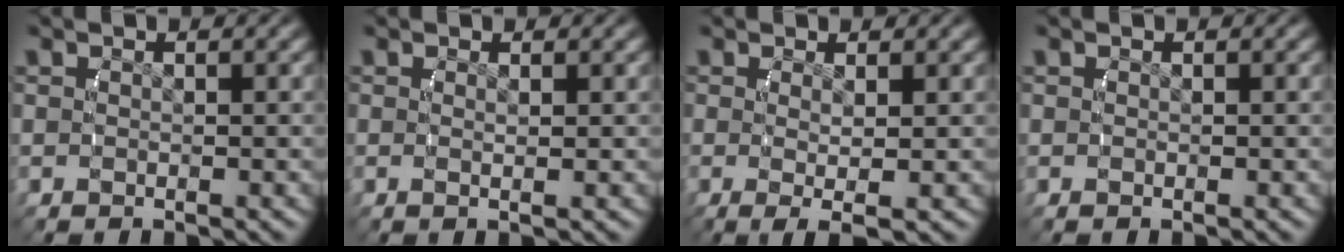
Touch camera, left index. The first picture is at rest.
{"total": 0.9, "force": [0.2, -0.2, 0.8], "torque": [-0.023, -0.004, 0.006]}
{"total": 3.2, "force": [-1.4, 0.7, 2.8], "torque": [-0.059, -0.020, -0.010]}
{"total": 0.0}